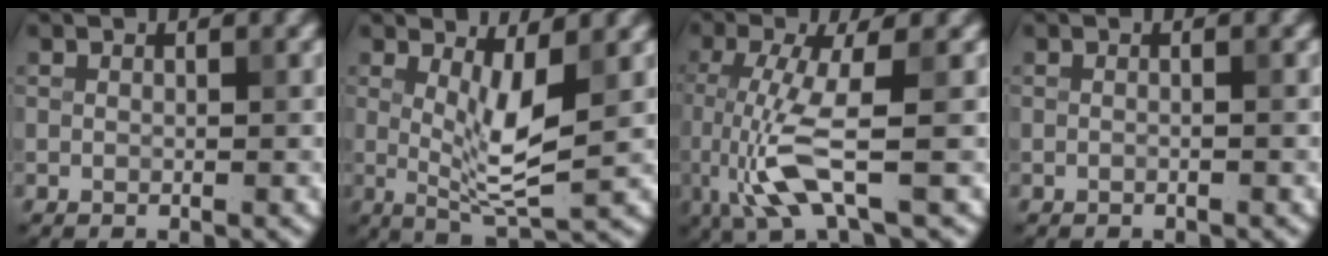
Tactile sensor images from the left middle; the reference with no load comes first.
{"total": 4.5, "force": [0.8, 1.1, 4.3], "torque": [-0.077, -0.014, 0.018]}
{"total": 5.9, "force": [-1.2, 1.2, 5.6], "torque": [-0.134, -0.009, -0.021]}
{"total": 0.7, "force": [0.0, 0.3, 0.7], "torque": [-0.010, -0.013, -0.012]}